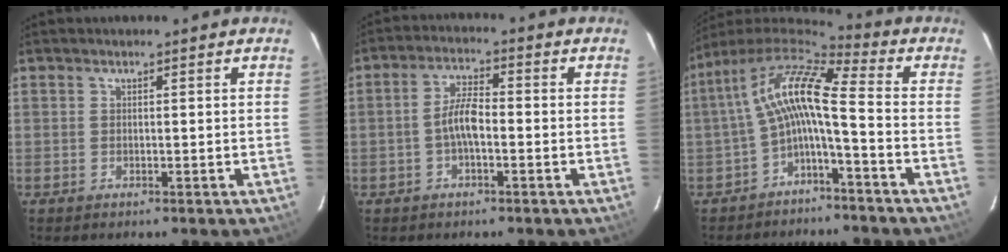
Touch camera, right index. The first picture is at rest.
{"total": 5.0, "force": [-1.3, 1.7, 4.5], "torque": [-0.092, 0.012, -0.027]}
{"total": 10.9, "force": [-1.4, 1.8, 10.7], "torque": [-0.217, 0.022, -0.034]}